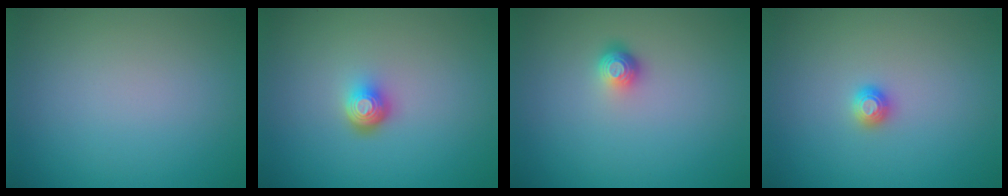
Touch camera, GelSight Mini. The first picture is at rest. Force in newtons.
{"total": 2.2, "press": 1.4, "slide": 1.7}
{"total": 1.6, "press": 1.2, "slide": 1.1}
{"total": 1.2, "press": 1.2, "slide": 0.1}